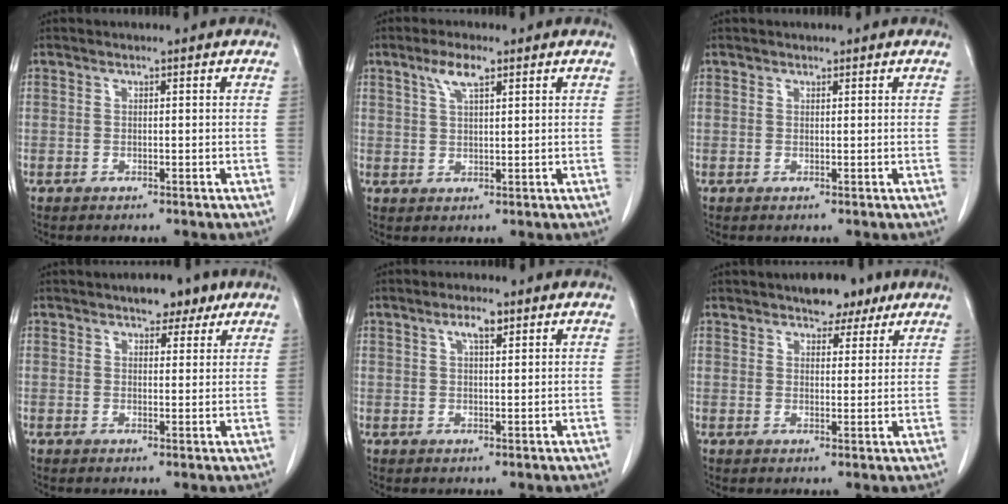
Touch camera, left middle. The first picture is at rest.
{"total": 4.0, "force": [2.4, 1.0, 3.0], "torque": [-0.066, 0.006, 0.049]}
{"total": 0.6, "force": [0.5, 0.3, 0.0], "torque": [-0.001, -0.003, 0.007]}
{"total": 4.5, "force": [3.1, 2.1, 2.4], "torque": [-0.031, 0.007, 0.045]}
{"total": 3.0, "force": [1.7, 0.7, 2.3], "torque": [-0.047, 0.004, 0.030]}
{"total": 5.4, "force": [4.1, 2.6, 2.4], "torque": [-0.031, 0.008, 0.062]}